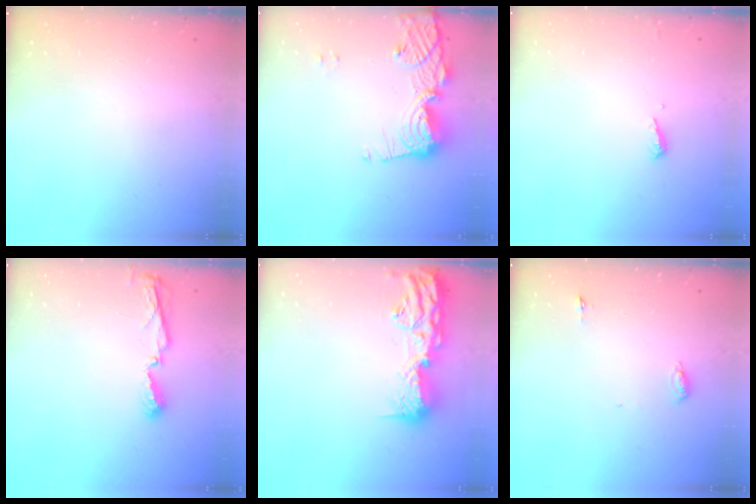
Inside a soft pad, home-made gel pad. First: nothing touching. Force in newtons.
{"total": 12.7, "press": 12.6, "slide": 1.2}
{"total": 5.1, "press": 5.1, "slide": 0.5}
{"total": 5.1, "press": 5.1, "slide": 0.4}
{"total": 16.3, "press": 15.9, "slide": 3.5}
{"total": 4.7, "press": 4.5, "slide": 1.4}